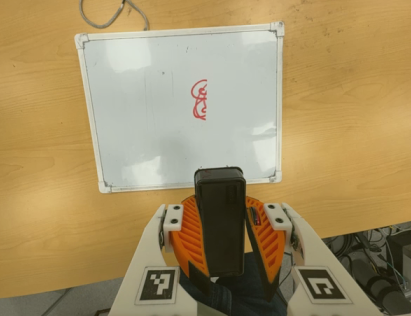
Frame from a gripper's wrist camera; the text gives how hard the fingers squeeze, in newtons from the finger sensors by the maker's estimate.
{"total": 10.4, "left": 10.1, "right": 10.8}